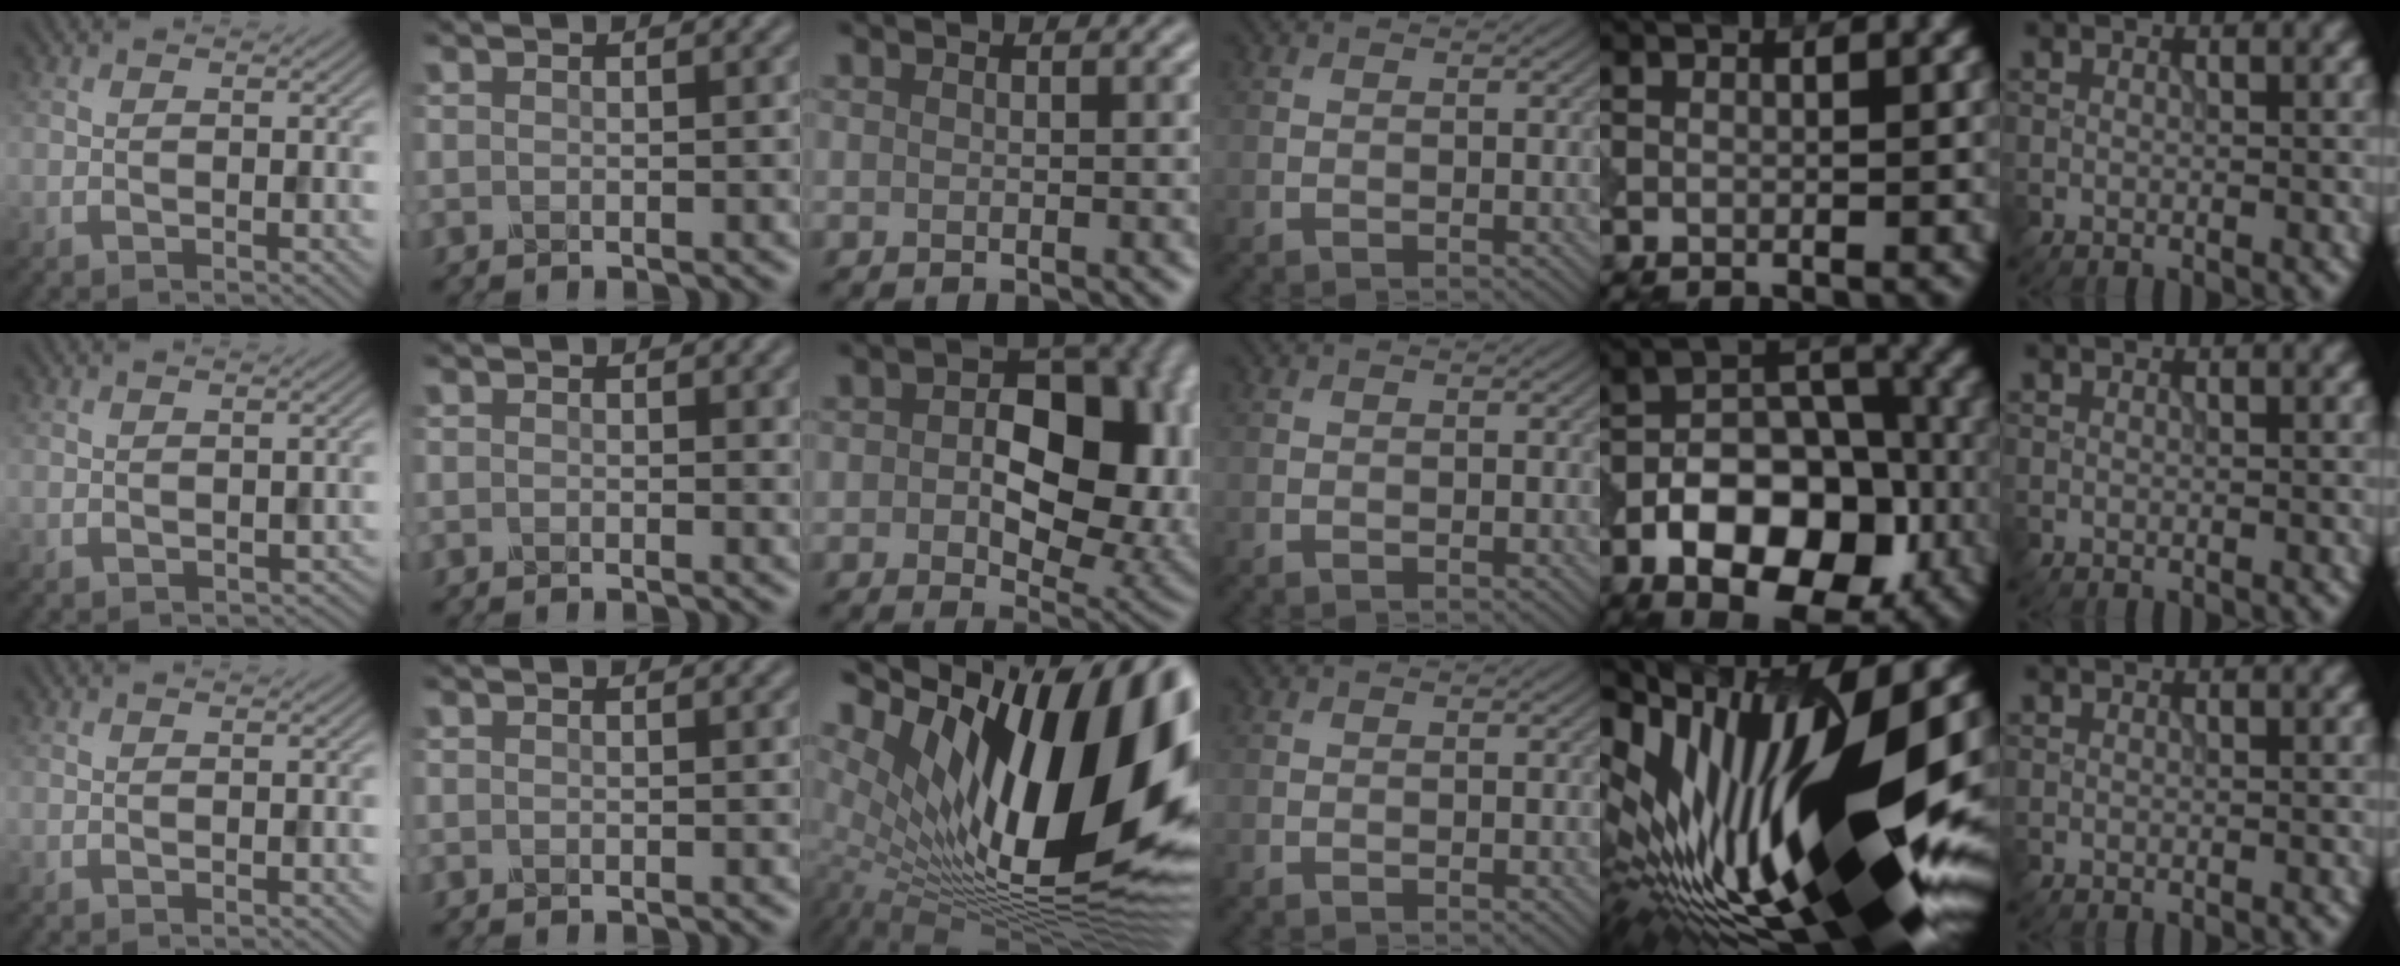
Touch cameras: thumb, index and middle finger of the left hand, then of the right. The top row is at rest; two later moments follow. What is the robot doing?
{"motion": "dispense", "object": "dispenser bottle"}